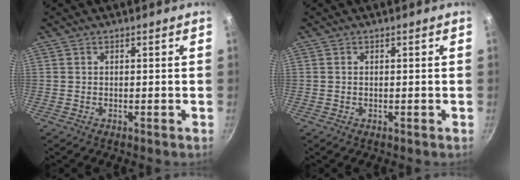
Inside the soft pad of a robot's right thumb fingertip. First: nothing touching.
{"total": 0.0}